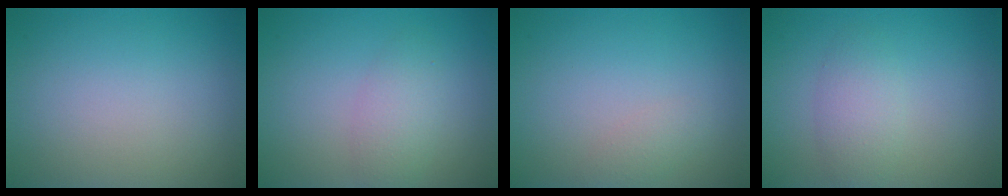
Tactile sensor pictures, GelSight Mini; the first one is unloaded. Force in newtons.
{"total": 2.4, "press": 2.4, "slide": 0.1}
{"total": 1.0, "press": 1.0, "slide": 0.0}
{"total": 2.6, "press": 2.6, "slide": 0.1}